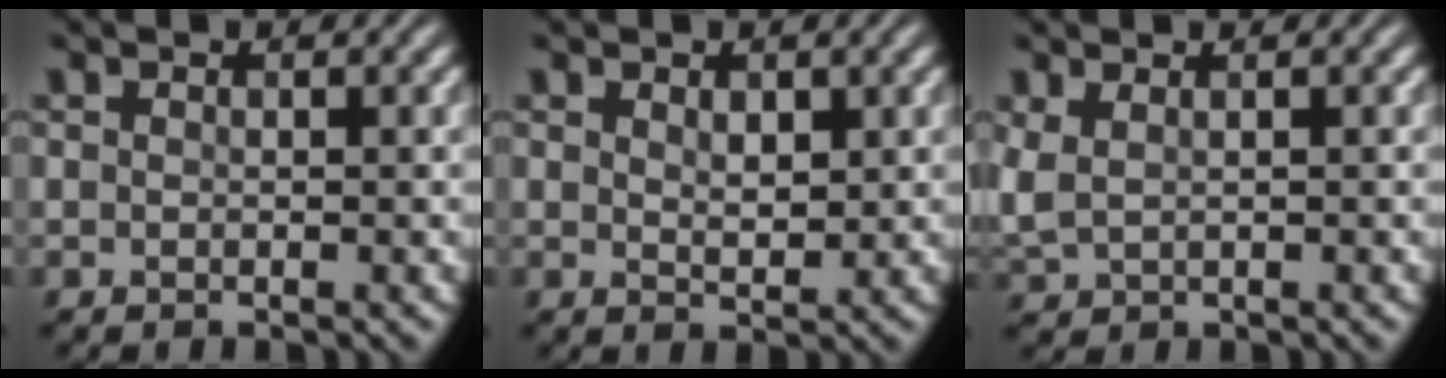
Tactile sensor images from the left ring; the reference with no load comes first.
{"total": 1.6, "force": [0.8, 0.9, 1.1], "torque": [-0.019, -0.003, 0.017]}
{"total": 2.0, "force": [0.7, 1.1, 1.4], "torque": [-0.044, 0.002, 0.020]}